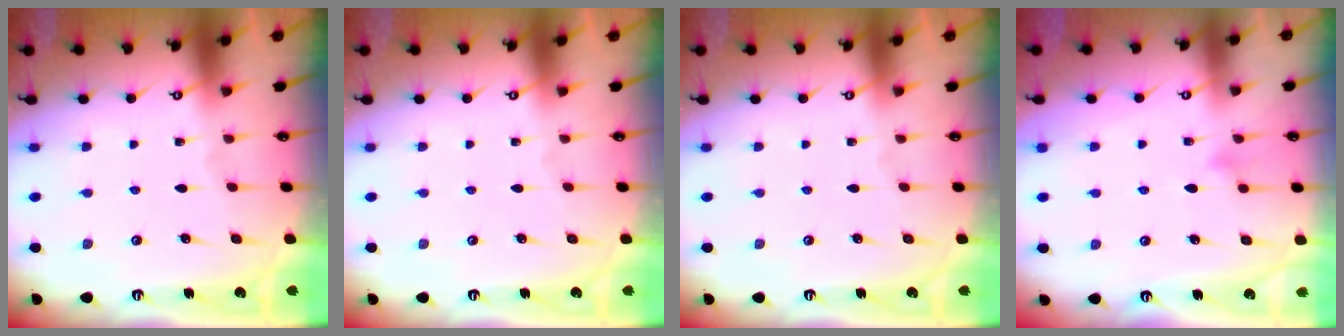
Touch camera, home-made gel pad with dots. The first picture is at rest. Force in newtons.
{"total": 0.0}
{"total": 0.0}
{"total": 7.3, "press": 7.3, "slide": 0.4}